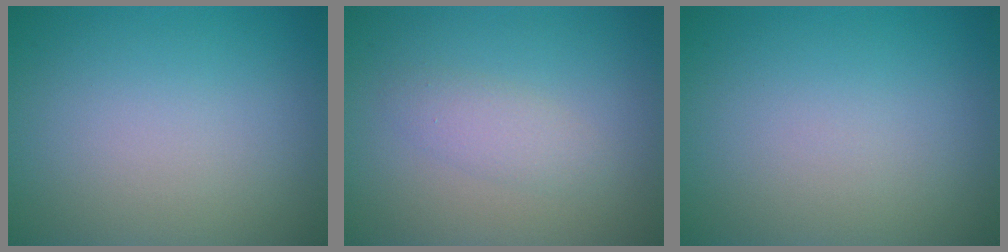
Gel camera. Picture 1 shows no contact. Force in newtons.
{"total": 1.9, "press": 1.9, "slide": 0.1}
{"total": 0.0}